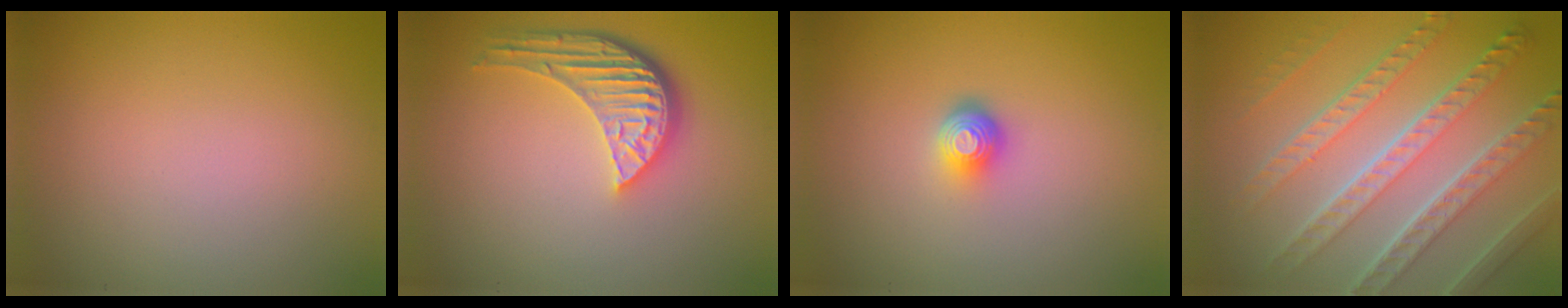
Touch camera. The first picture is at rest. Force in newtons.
{"total": 5.3, "press": 3.9, "slide": 3.5}
{"total": 2.3, "press": 1.5, "slide": 1.7}
{"total": 8.8, "press": 6.3, "slide": 6.2}